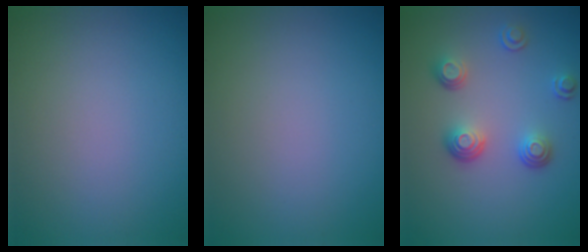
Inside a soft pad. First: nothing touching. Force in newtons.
{"total": 0.0}
{"total": 3.5, "press": 2.6, "slide": 2.4}